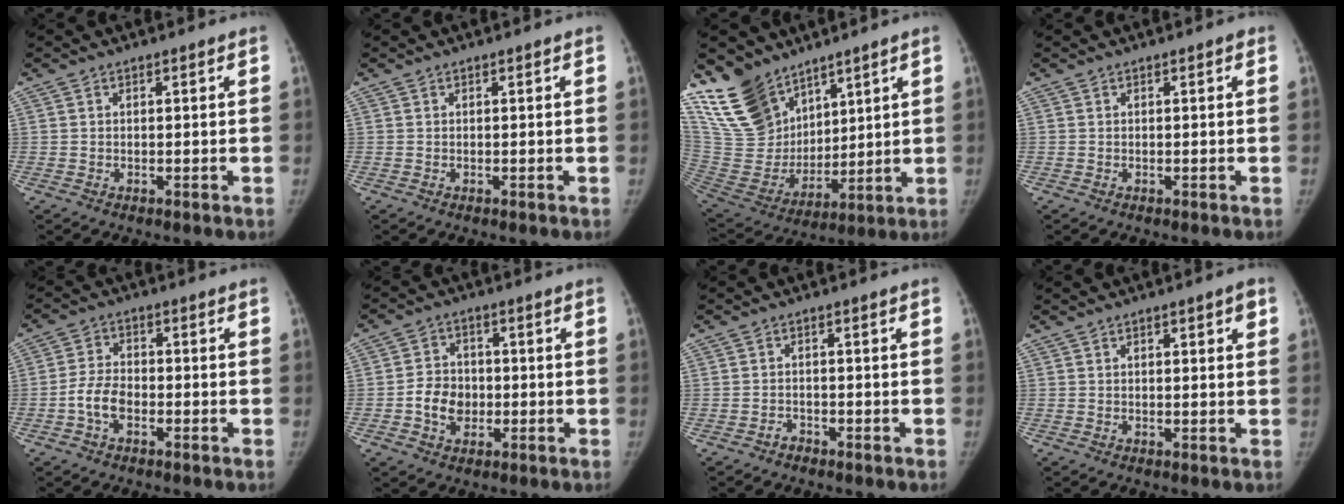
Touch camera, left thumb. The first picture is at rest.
{"total": 0.0}
{"total": 17.5, "force": [12.6, 10.0, 6.9], "torque": [-0.098, -0.060, 0.262]}
{"total": 0.0}
{"total": 5.2, "force": [-2.0, 3.2, 3.6], "torque": [-0.066, 0.020, -0.043]}
{"total": 6.7, "force": [-1.3, 5.6, 3.5], "torque": [-0.035, 0.014, -0.026]}
{"total": 1.4, "force": [-1.1, 0.8, 0.0], "torque": [0.001, 0.007, -0.023]}
{"total": 3.3, "force": [1.2, 1.1, 2.8], "torque": [-0.032, 0.001, 0.014]}